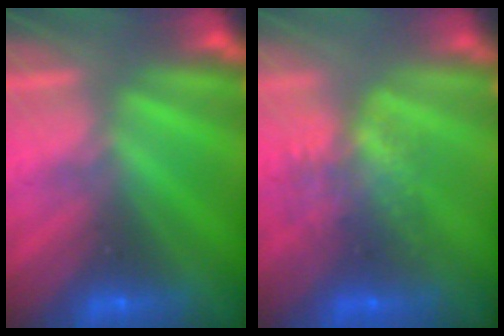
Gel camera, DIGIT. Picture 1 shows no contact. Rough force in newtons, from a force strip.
{"total": 5.8}